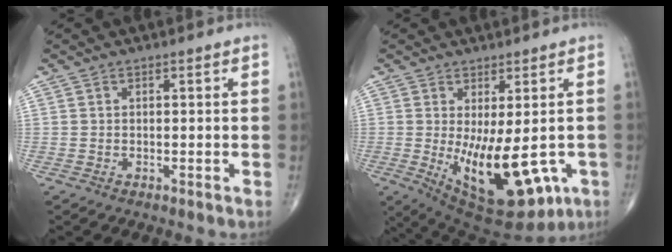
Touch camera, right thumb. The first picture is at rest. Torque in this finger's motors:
{"motor_torque": [0.40, 1.94, 0.09, -0.11, 0.11]}